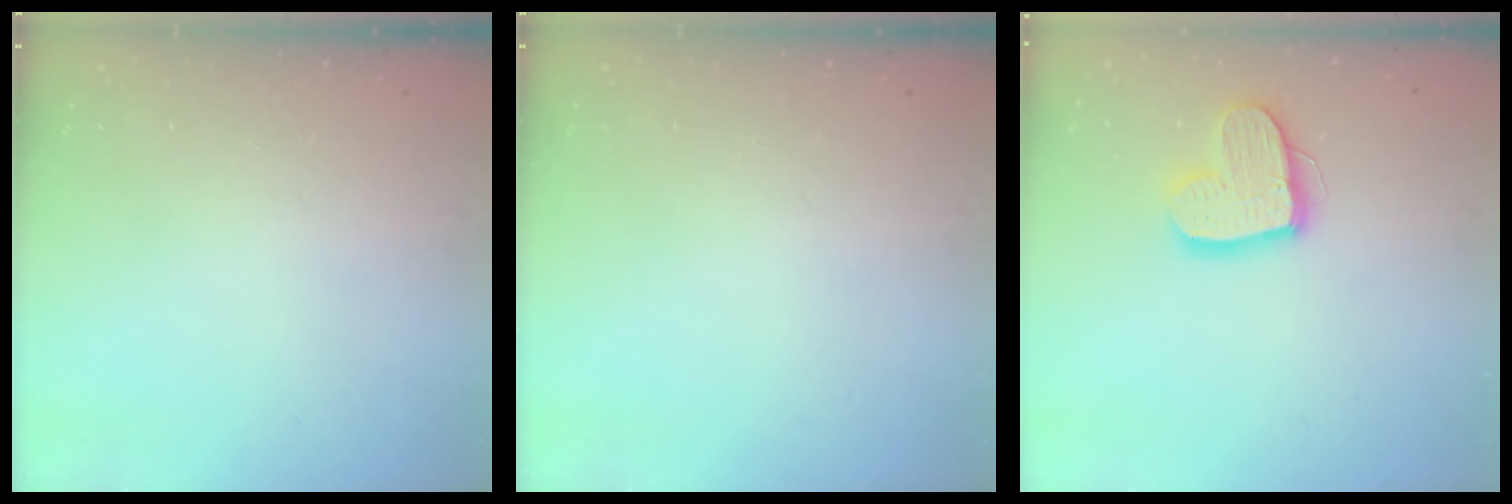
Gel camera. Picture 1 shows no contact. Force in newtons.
{"total": 0.0}
{"total": 14.4, "press": 14.3, "slide": 1.3}